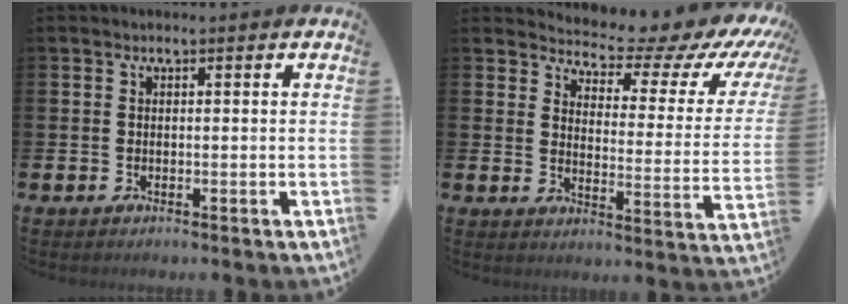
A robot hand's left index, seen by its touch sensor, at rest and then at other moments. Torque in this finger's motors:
{"motor_torque": [0.95, -0.01, 0.23, 0.00]}